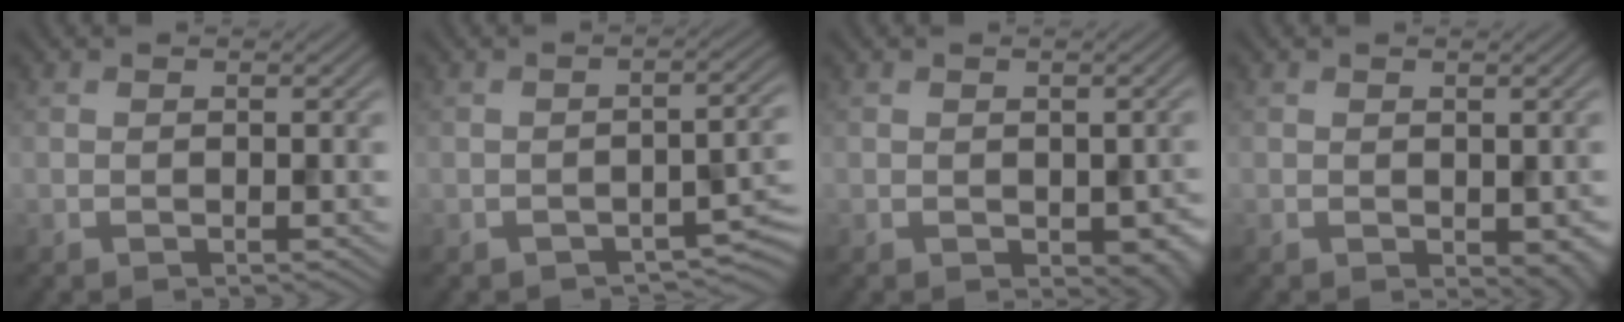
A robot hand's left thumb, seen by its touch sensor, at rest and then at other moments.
{"total": 3.7, "force": [-2.3, 1.3, 2.7], "torque": [-0.038, 0.000, -0.030]}
{"total": 3.4, "force": [-0.8, 2.1, 2.5], "torque": [-0.036, -0.017, -0.005]}
{"total": 2.4, "force": [-0.4, 1.5, 1.9], "torque": [-0.027, -0.011, 0.001]}